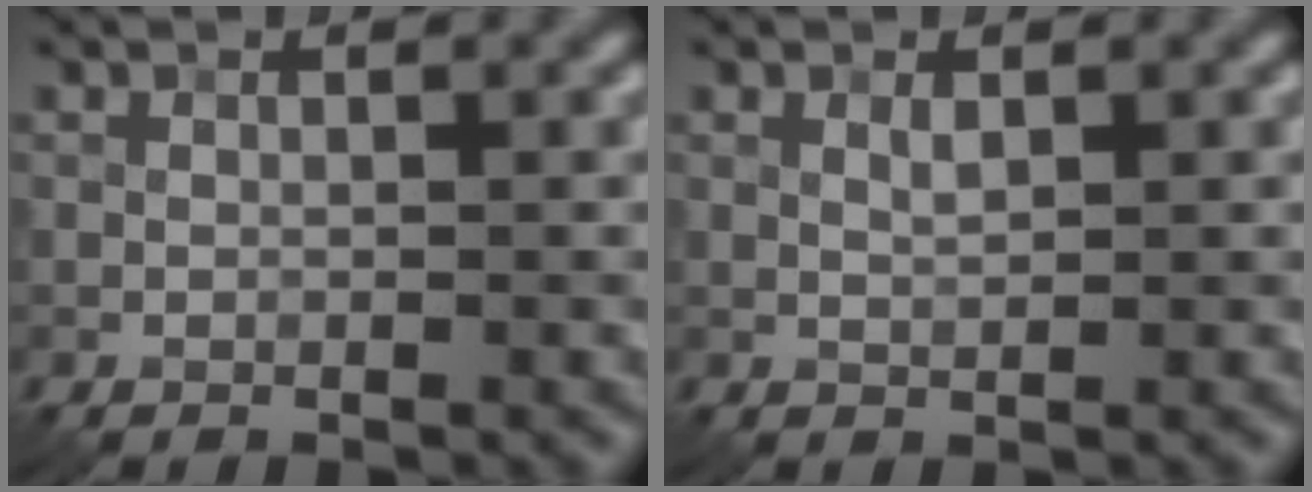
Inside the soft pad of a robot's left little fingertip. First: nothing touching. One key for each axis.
{"total": 0.8, "fx": 0.4, "fy": 0.2, "fz": 0.7, "tx": -0.016, "ty": -0.001, "tz": 0.008}